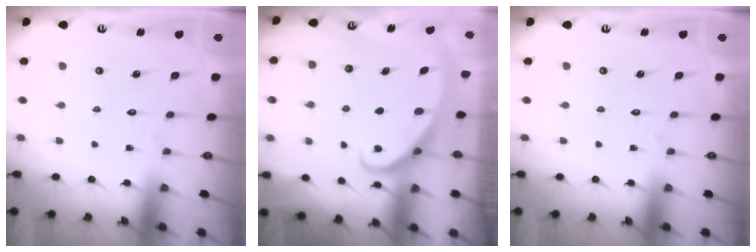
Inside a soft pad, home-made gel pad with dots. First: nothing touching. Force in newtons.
{"total": 2.8, "press": 2.8, "slide": 0.4}
{"total": 0.0}